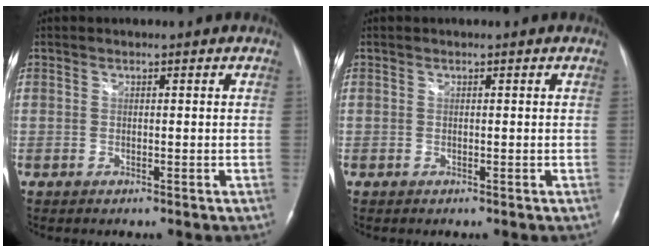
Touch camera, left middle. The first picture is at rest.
{"total": 0.0}